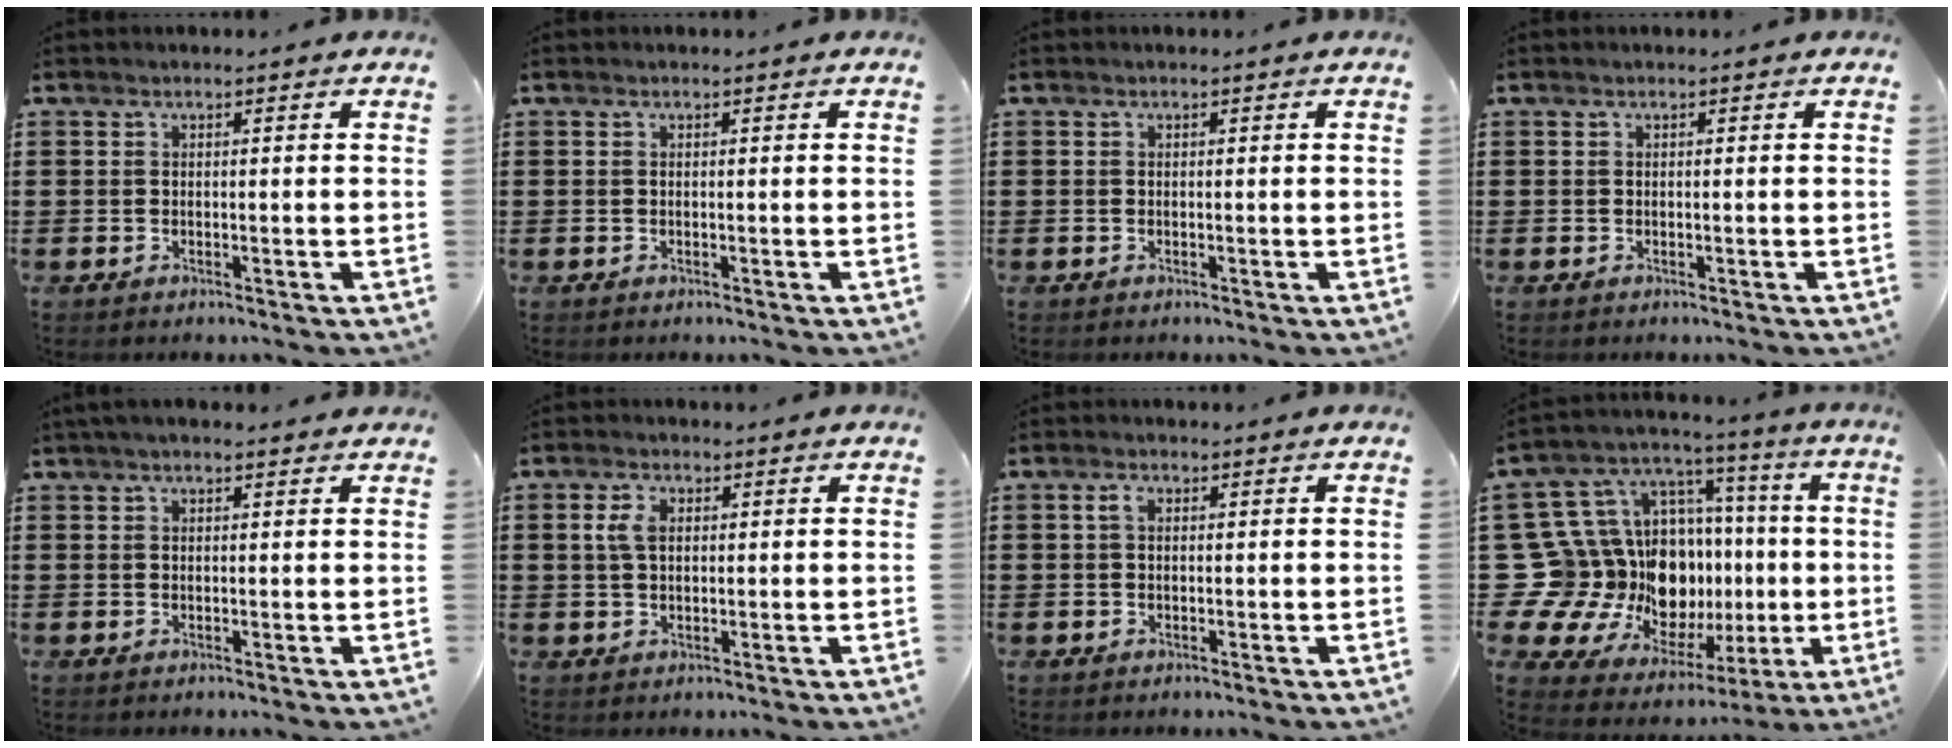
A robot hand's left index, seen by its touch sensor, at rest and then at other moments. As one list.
[{"total": 0.0}, {"total": 0.0}, {"total": 0.0}, {"total": 1.0, "force": [0.4, 0.4, 0.7], "torque": [-0.015, 0.004, 0.007]}, {"total": 3.4, "force": [1.0, 2.0, 2.5], "torque": [-0.057, 0.010, 0.016]}, {"total": 1.7, "force": [0.5, 1.1, 1.3], "torque": [-0.029, 0.008, 0.009]}, {"total": 19.1, "force": [-2.1, 16.9, 8.7], "torque": [-0.213, -0.036, 0.007]}]